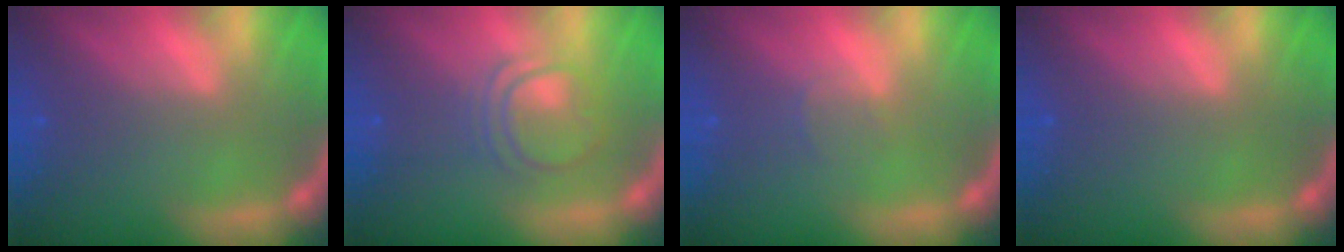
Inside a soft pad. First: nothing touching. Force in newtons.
{"total": 4.0}
{"total": 1.0}
{"total": 0.0}